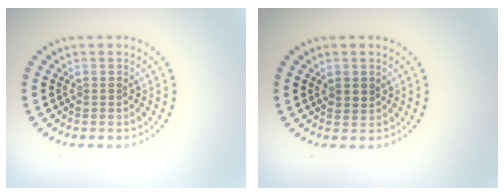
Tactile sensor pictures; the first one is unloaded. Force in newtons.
{"total": 1.3, "press": 1.1, "slide": 0.5}